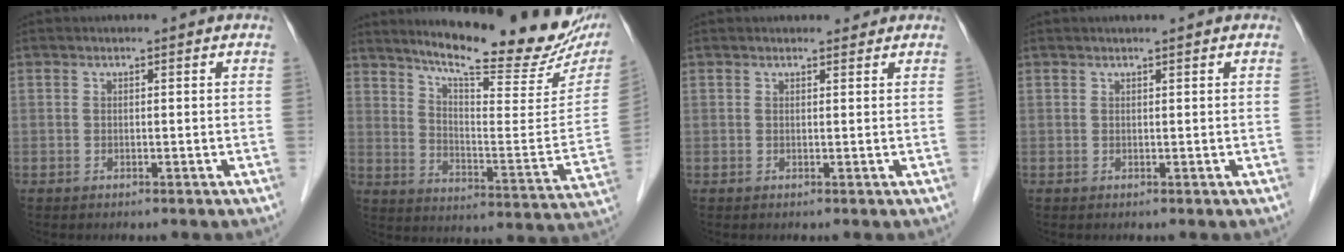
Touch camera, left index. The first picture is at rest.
{"total": 22.8, "force": [18.9, 3.0, 12.3], "torque": [-0.187, -0.053, 0.252]}
{"total": 1.9, "force": [1.7, 0.6, 0.5], "torque": [-0.007, 0.008, 0.022]}
{"total": 1.2, "force": [0.9, -0.1, 0.7], "torque": [-0.010, 0.009, 0.018]}